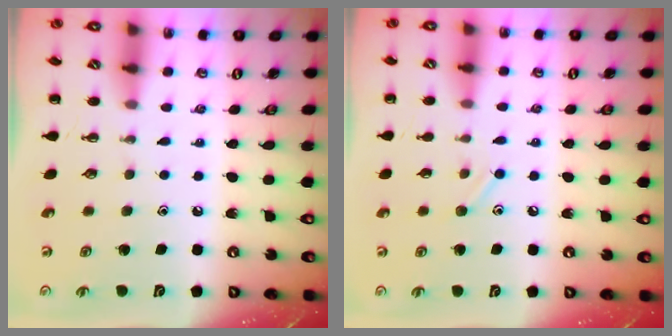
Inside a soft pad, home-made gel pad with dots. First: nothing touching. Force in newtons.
{"total": 7.0, "press": 6.8, "slide": 1.9}